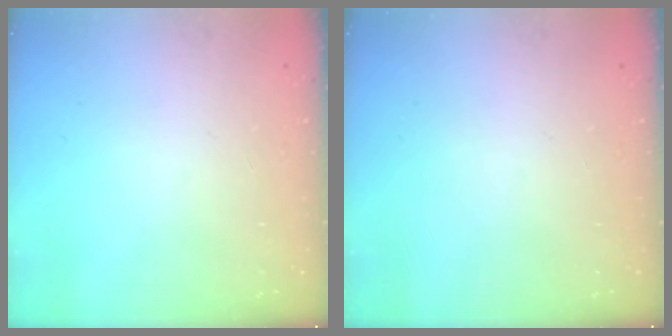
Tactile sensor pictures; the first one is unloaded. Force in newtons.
{"total": 0.0}